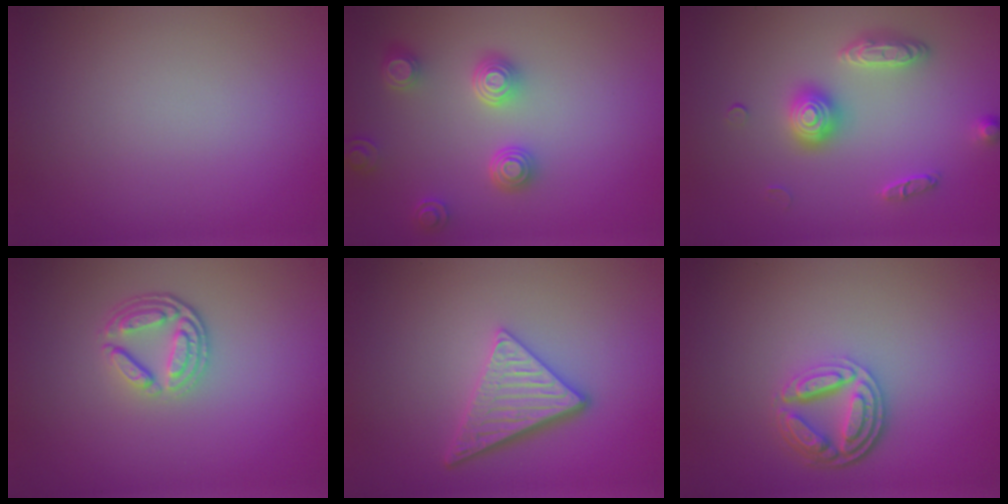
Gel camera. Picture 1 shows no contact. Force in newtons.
{"total": 3.8, "press": 3.2, "slide": 2.1}
{"total": 3.0, "press": 3.0, "slide": 0.4}
{"total": 3.7, "press": 2.7, "slide": 2.4}
{"total": 4.3, "press": 3.4, "slide": 2.6}
{"total": 4.4, "press": 3.4, "slide": 2.8}